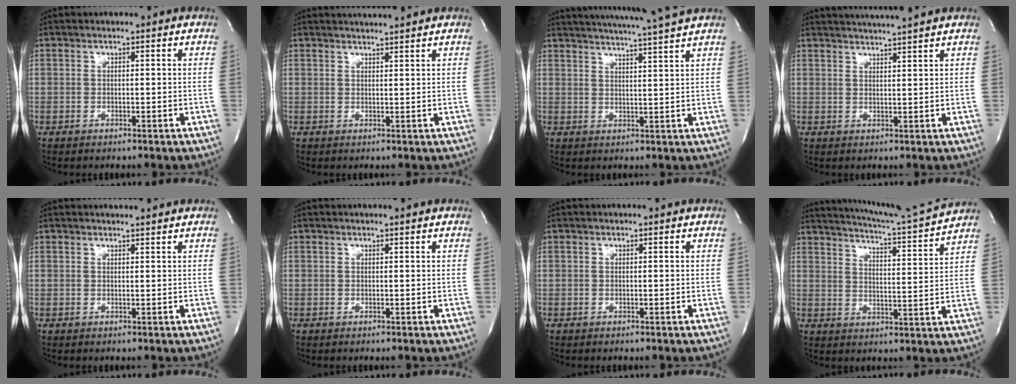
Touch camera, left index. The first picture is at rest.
{"total": 4.0, "force": [3.8, -0.5, 1.1], "torque": [-0.019, 0.011, 0.052]}
{"total": 11.9, "force": [10.7, -1.9, 4.8], "torque": [-0.085, -0.018, 0.143]}
{"total": 6.0, "force": [5.5, -1.1, 2.0], "torque": [-0.037, 0.008, 0.081]}
{"total": 2.4, "force": [2.4, -0.2, 0.6], "torque": [-0.011, 0.004, 0.031]}
{"total": 0.6, "force": [0.5, -0.1, 0.3], "torque": [-0.009, -0.002, 0.013]}
{"total": 0.0}
{"total": 12.8, "force": [12.2, -1.7, 3.6], "torque": [-0.070, -0.036, 0.173]}